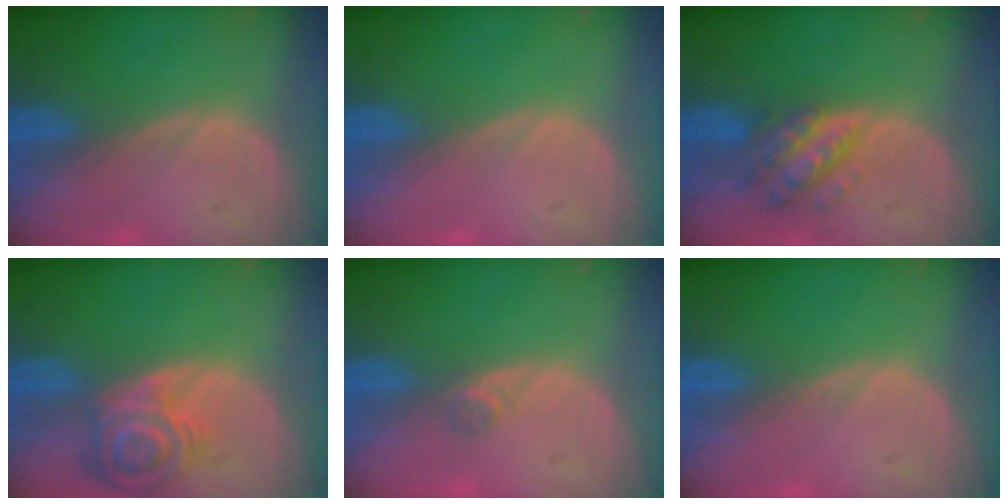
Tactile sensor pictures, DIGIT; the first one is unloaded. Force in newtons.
{"total": 0.0}
{"total": 6.3, "press": 5.7, "slide": 2.8}
{"total": 7.8, "press": 7.0, "slide": 3.6}
{"total": 1.3, "press": 1.1, "slide": 0.7}
{"total": 0.0}